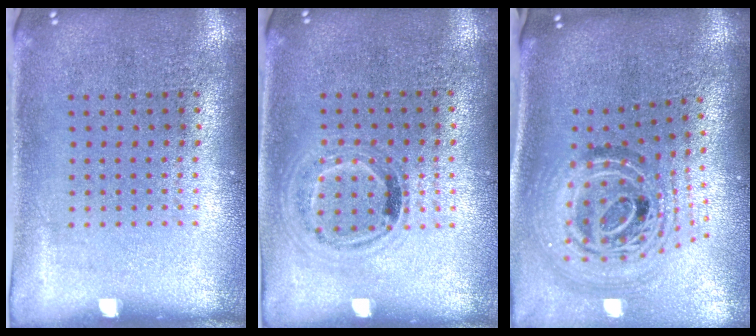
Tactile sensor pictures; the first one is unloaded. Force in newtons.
{"total": 0.9, "press": 0.9, "slide": 0.3}
{"total": 2.1, "press": 1.6, "slide": 1.3}